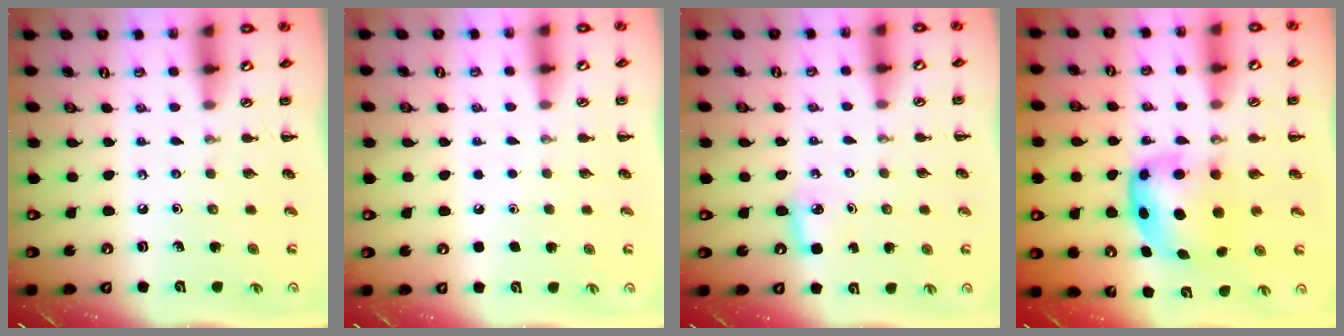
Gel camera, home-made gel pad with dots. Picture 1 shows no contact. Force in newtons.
{"total": 1.8, "press": 1.8, "slide": 0.1}
{"total": 5.3, "press": 5.1, "slide": 1.6}
{"total": 5.8, "press": 5.7, "slide": 0.7}